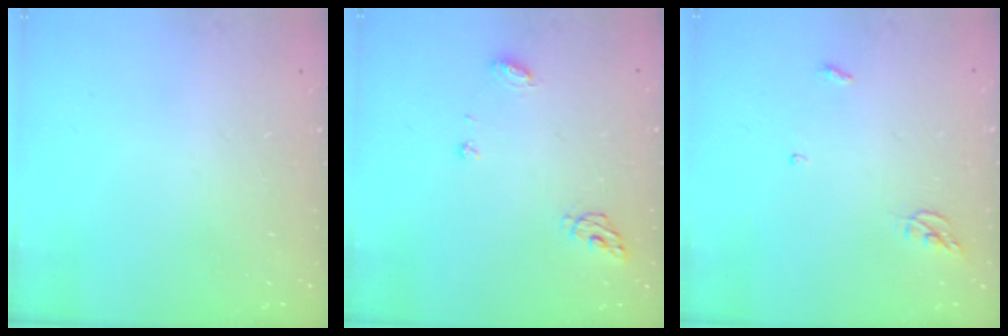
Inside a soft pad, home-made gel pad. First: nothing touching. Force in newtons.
{"total": 6.0, "press": 6.0, "slide": 0.7}
{"total": 3.8, "press": 3.8, "slide": 0.4}